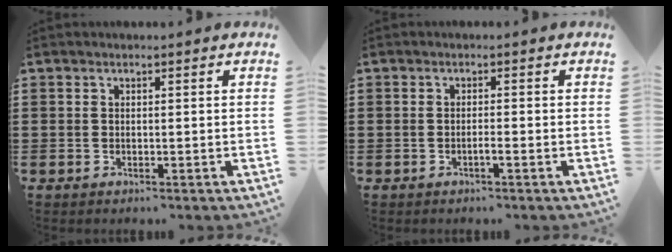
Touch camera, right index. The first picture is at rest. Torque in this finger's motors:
{"motor_torque": [0.29, 0.21, 0.03, 0.03]}